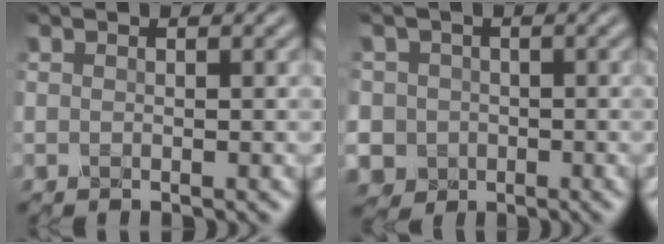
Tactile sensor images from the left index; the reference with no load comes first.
{"total": 6.1, "force": [-1.2, 5.8, 1.3], "torque": [-0.033, 0.007, -0.051]}